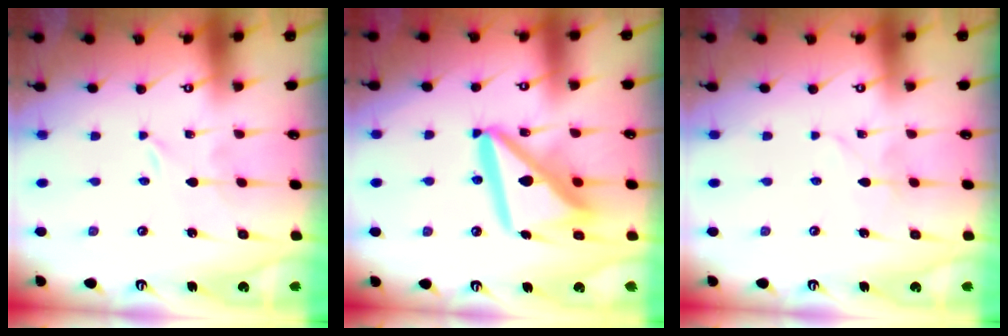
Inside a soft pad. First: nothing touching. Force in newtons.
{"total": 16.7, "press": 16.6, "slide": 2.2}
{"total": 1.6, "press": 1.6, "slide": 0.1}